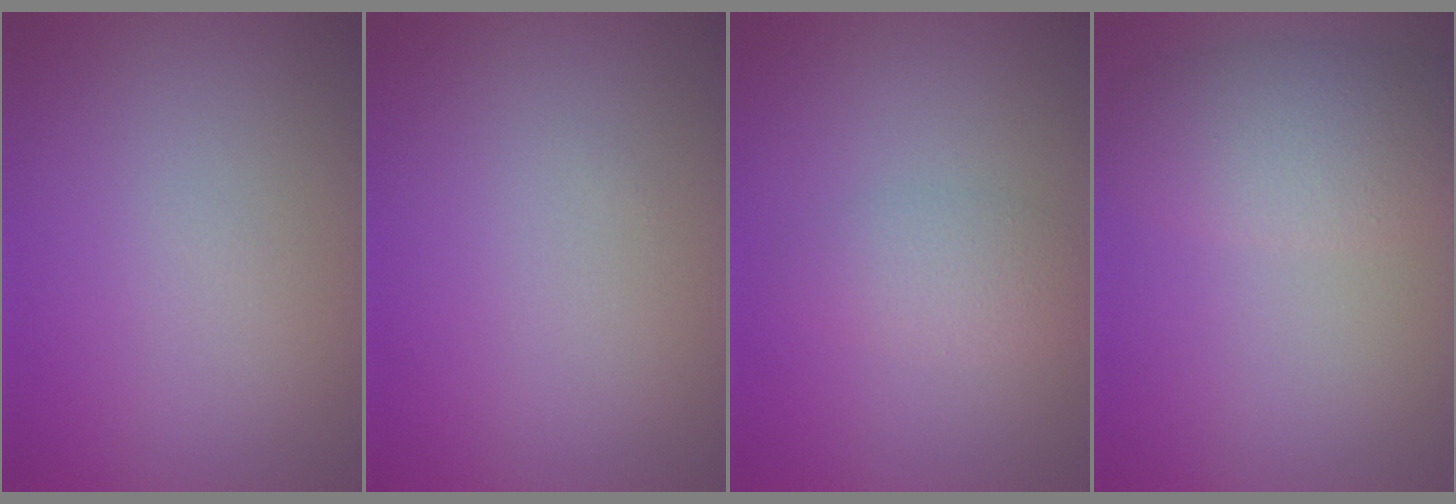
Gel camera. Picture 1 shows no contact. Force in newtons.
{"total": 0.0}
{"total": 2.3, "press": 2.3, "slide": 0.1}
{"total": 4.7, "press": 4.7, "slide": 0.1}